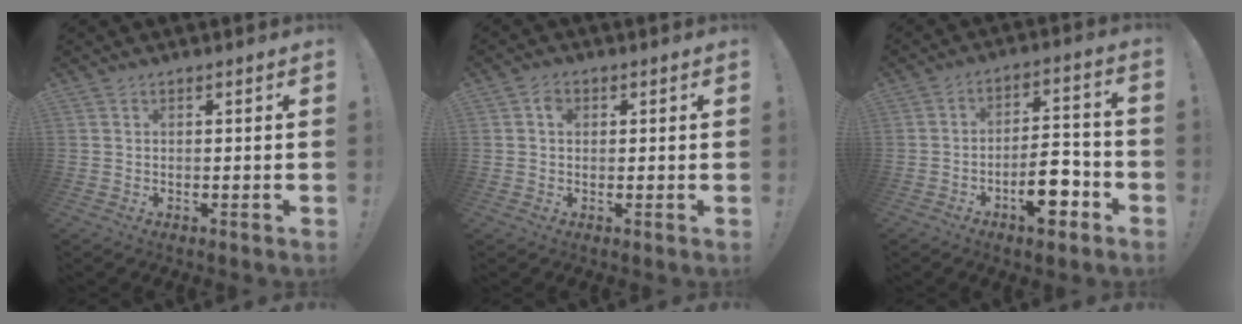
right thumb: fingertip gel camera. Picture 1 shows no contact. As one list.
[{"total": 2.2, "force": [0.3, 1.8, 1.1], "torque": [-0.010, 0.002, 0.002]}, {"total": 11.4, "force": [-5.4, 5.3, 8.6], "torque": [-0.109, 0.039, -0.088]}]